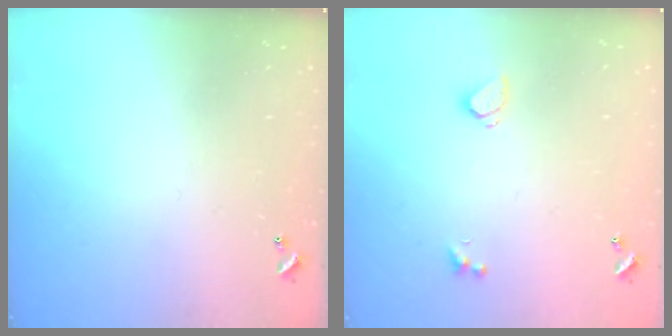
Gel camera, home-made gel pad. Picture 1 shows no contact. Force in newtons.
{"total": 0.8, "press": 0.6, "slide": 0.4}